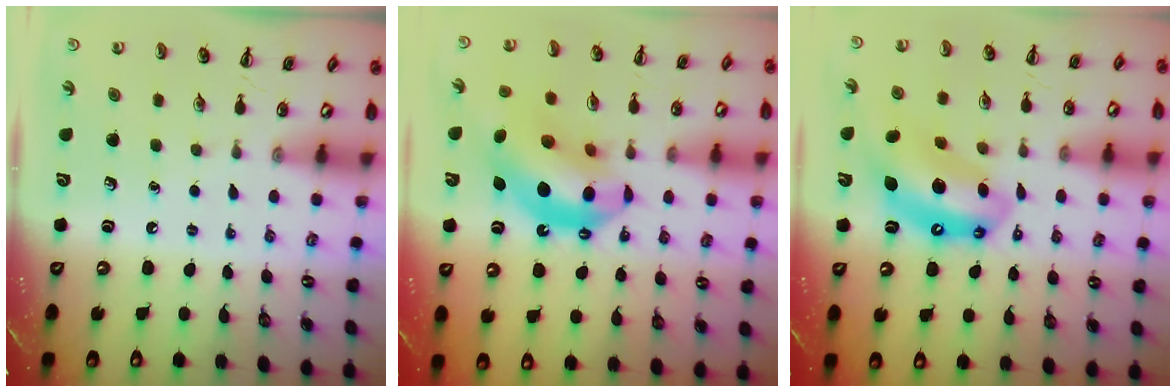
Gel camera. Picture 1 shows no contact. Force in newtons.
{"total": 16.5, "press": 15.9, "slide": 4.6}
{"total": 12.8, "press": 12.4, "slide": 3.2}